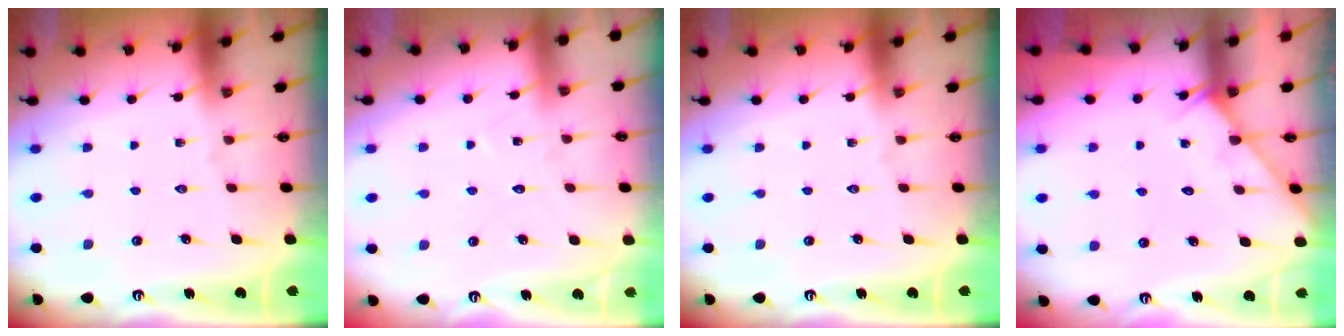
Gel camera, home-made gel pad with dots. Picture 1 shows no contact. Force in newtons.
{"total": 4.4, "press": 4.4, "slide": 0.5}
{"total": 0.0}
{"total": 4.4, "press": 4.3, "slide": 0.3}